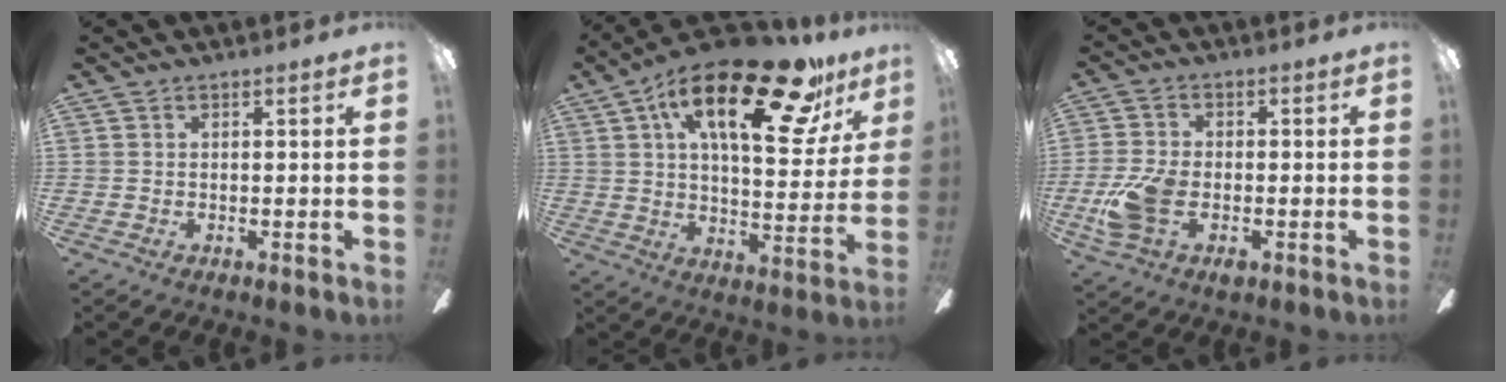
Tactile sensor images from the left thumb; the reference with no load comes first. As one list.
[{"total": 24.9, "force": [13.9, 9.1, 18.6], "torque": [-0.286, -0.065, 0.220]}, {"total": 8.5, "force": [-2.5, 5.1, 6.3], "torque": [-0.139, 0.008, -0.045]}]